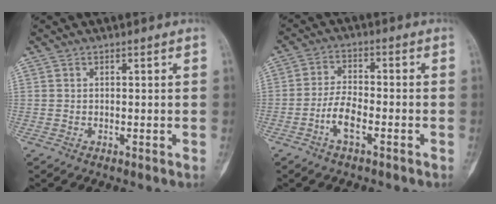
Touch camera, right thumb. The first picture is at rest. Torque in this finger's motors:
{"motor_torque": [-0.12, 0.37, 0.41, 0.26, 0.05]}